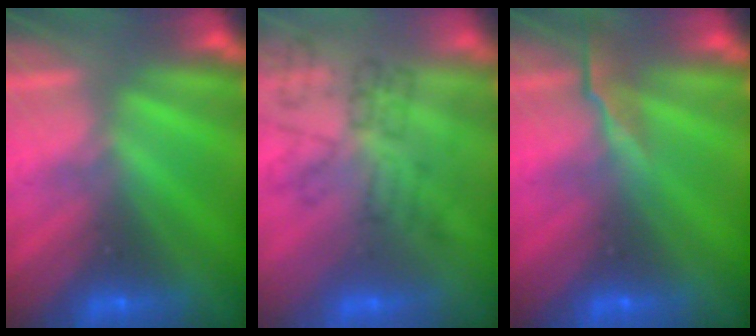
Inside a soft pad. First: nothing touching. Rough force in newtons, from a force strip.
{"total": 4.7}
{"total": 2.6}